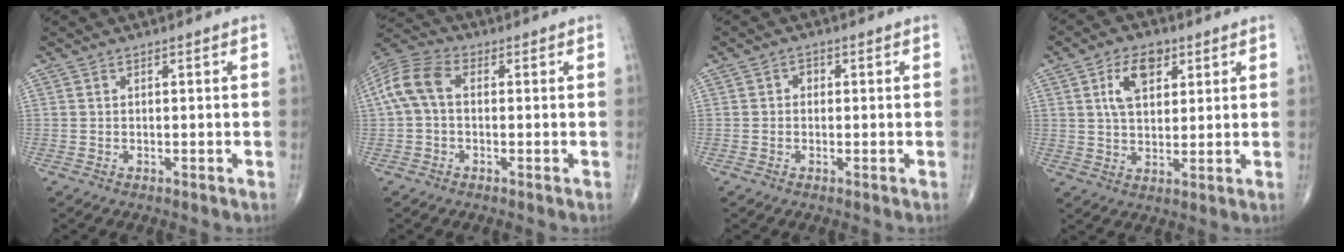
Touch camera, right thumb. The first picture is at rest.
{"total": 8.6, "force": [0.4, 5.4, 6.6], "torque": [-0.140, 0.028, -0.001]}
{"total": 1.6, "force": [0.0, 1.3, 0.9], "torque": [-0.002, 0.005, -0.007]}
{"total": 8.4, "force": [3.2, 5.0, 5.9], "torque": [-0.082, -0.007, 0.056]}